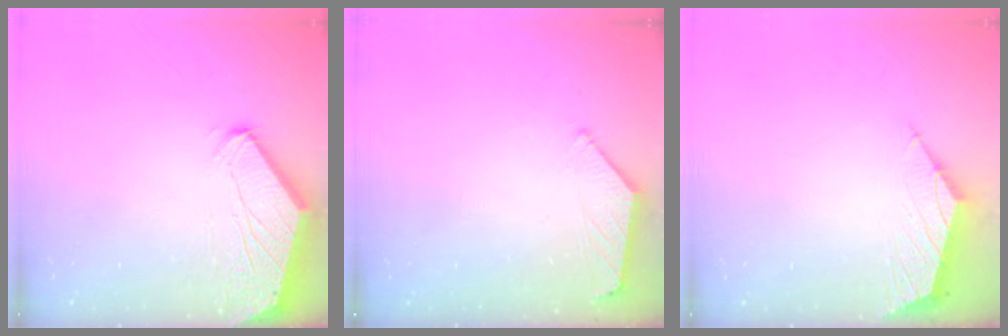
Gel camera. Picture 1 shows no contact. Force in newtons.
{"total": 1.4, "press": 1.3, "slide": 0.4}
{"total": 2.2, "press": 2.2, "slide": 0.5}